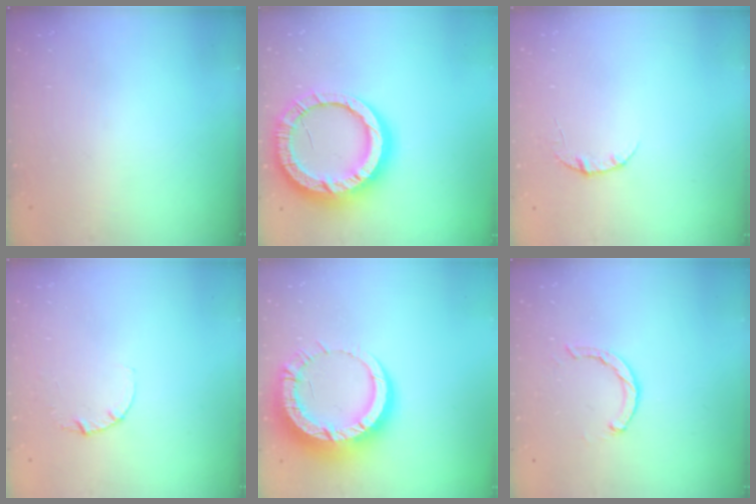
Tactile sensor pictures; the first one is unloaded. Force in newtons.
{"total": 21.5, "press": 21.5, "slide": 1.8}
{"total": 3.4, "press": 3.4, "slide": 0.4}
{"total": 2.8, "press": 2.8, "slide": 0.3}
{"total": 16.8, "press": 16.7, "slide": 1.7}
{"total": 2.1, "press": 2.1, "slide": 0.3}